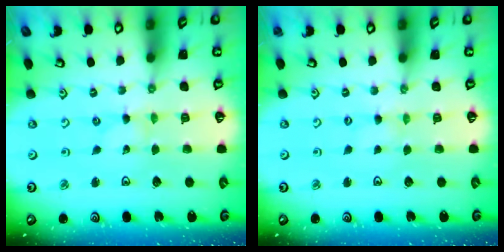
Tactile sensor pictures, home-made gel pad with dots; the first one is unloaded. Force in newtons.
{"total": 0.0}